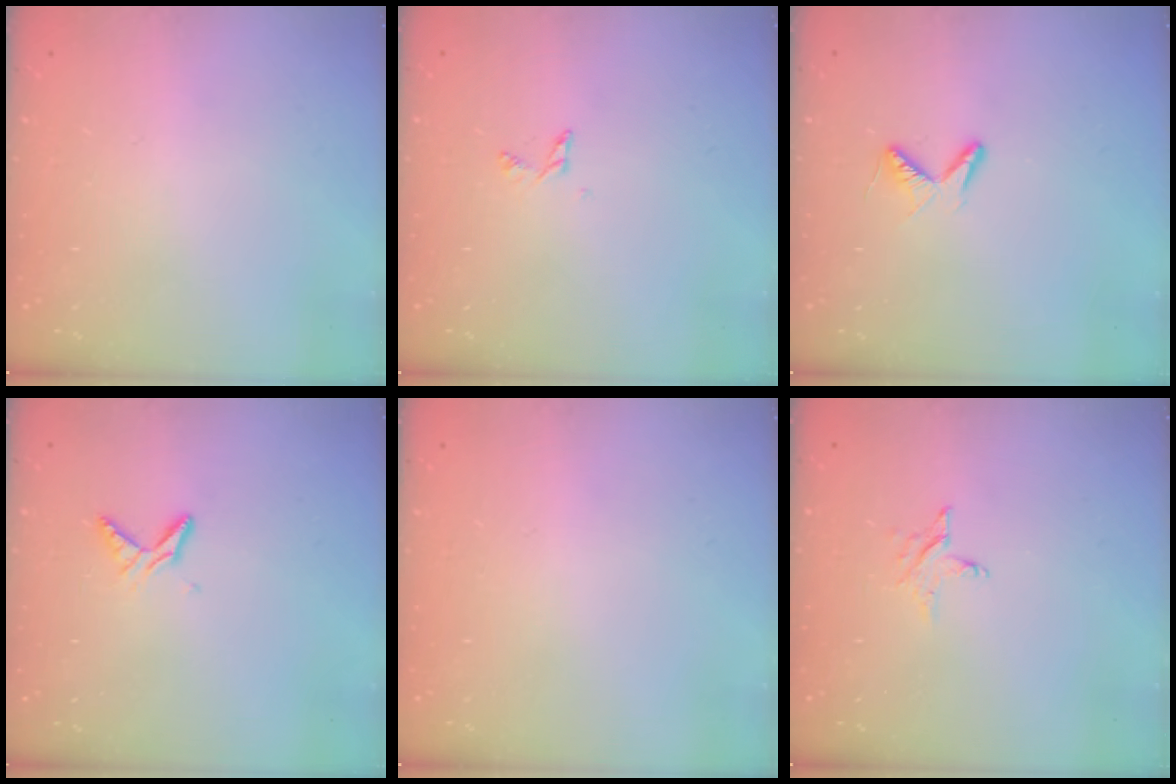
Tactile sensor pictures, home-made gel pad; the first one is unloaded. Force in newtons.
{"total": 2.8, "press": 2.8, "slide": 0.2}
{"total": 4.6, "press": 4.6, "slide": 0.7}
{"total": 5.5, "press": 5.4, "slide": 0.6}
{"total": 0.0}
{"total": 2.4, "press": 2.4, "slide": 0.1}